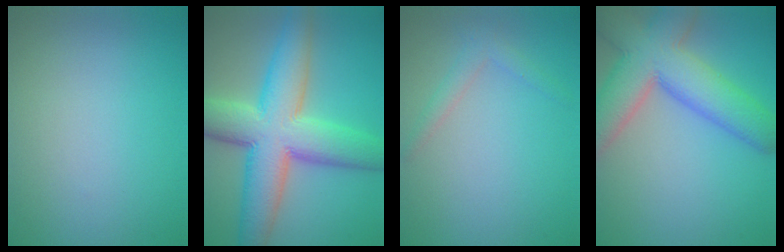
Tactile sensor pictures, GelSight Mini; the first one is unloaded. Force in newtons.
{"total": 11.5, "press": 11.5, "slide": 0.4}
{"total": 1.5, "press": 1.5, "slide": 0.1}
{"total": 9.9, "press": 9.9, "slide": 0.5}